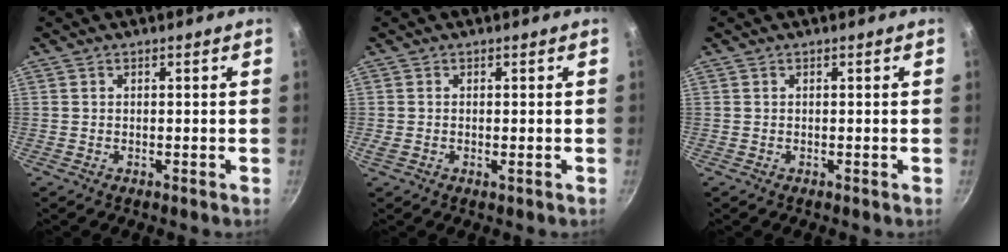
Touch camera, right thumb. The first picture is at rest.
{"total": 0.8, "force": [0.0, 0.1, 0.8], "torque": [-0.016, -0.002, -0.003]}
{"total": 0.0}